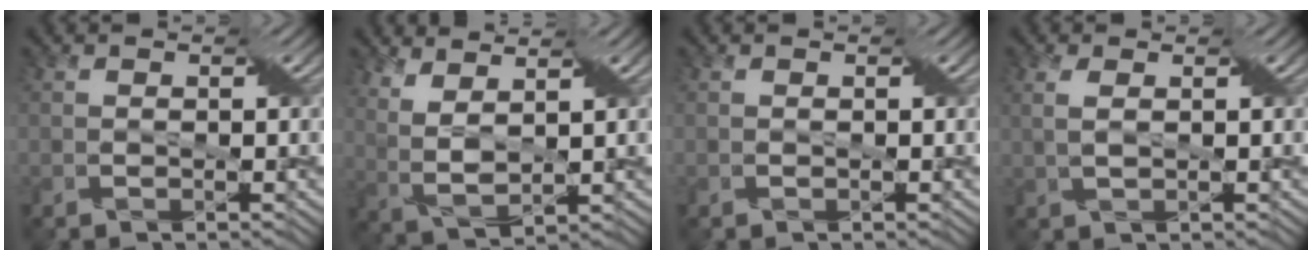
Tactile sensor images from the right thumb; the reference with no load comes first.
{"total": 5.3, "force": [3.4, 1.4, 3.8], "torque": [-0.093, -0.006, 0.072]}
{"total": 0.0}
{"total": 2.2, "force": [0.7, 0.8, 1.9], "torque": [-0.045, 0.002, 0.017]}